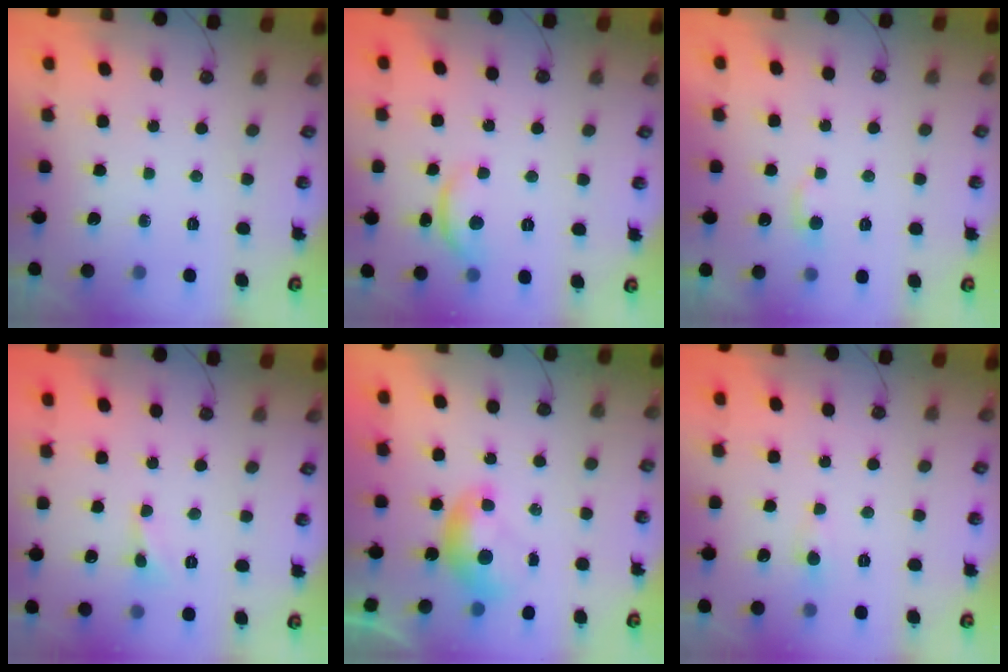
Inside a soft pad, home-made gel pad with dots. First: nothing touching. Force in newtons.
{"total": 4.5, "press": 4.5, "slide": 0.4}
{"total": 2.4, "press": 2.4, "slide": 0.4}
{"total": 1.9, "press": 1.8, "slide": 0.6}
{"total": 0.0}
{"total": 1.8, "press": 1.7, "slide": 0.7}